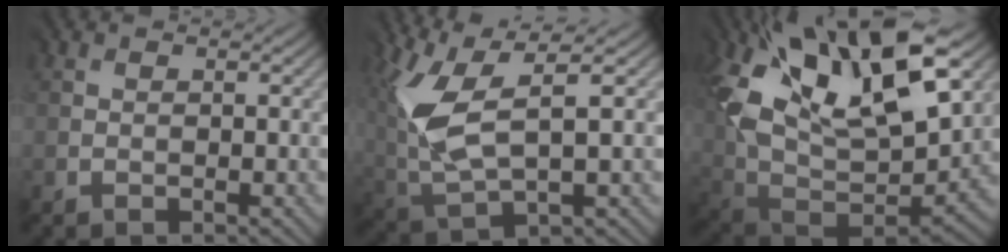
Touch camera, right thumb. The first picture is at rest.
{"total": 8.9, "force": [2.8, 3.2, 7.8], "torque": [-0.202, -0.001, 0.065]}
{"total": 18.7, "force": [8.1, 10.0, 13.5], "torque": [-0.290, 0.013, 0.169]}